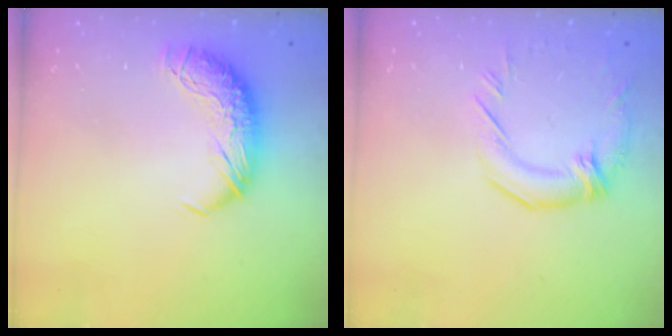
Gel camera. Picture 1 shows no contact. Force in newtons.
{"total": 2.1, "press": 1.4, "slide": 1.6}